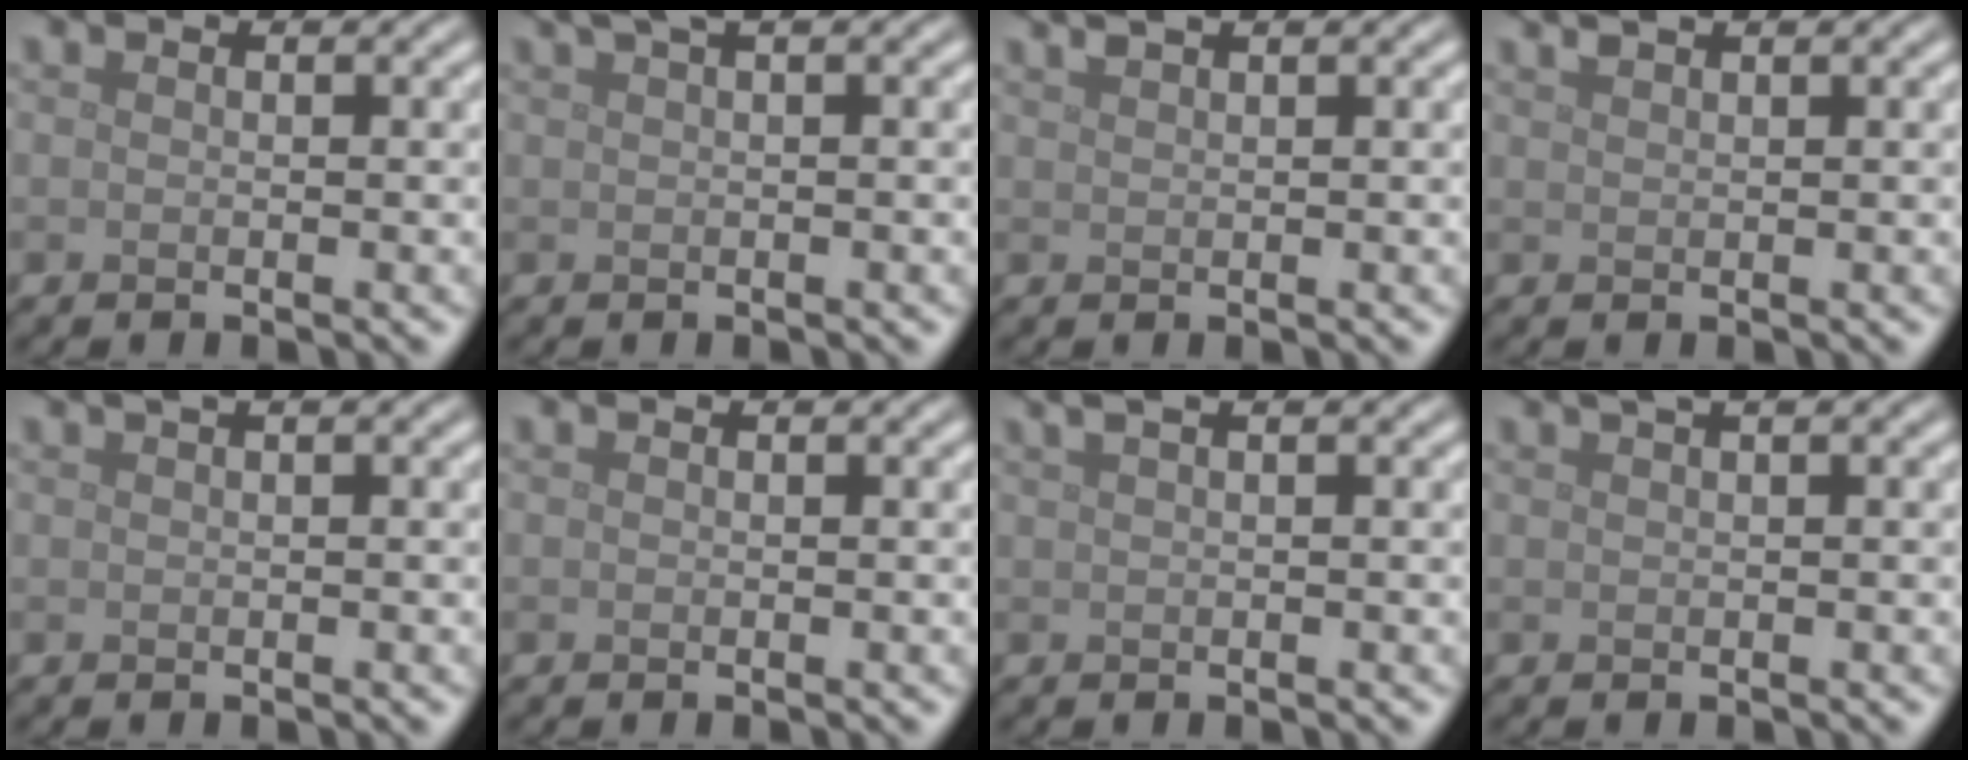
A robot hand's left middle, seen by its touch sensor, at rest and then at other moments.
{"total": 2.4, "force": [1.4, 0.6, 1.8], "torque": [-0.023, 0.006, 0.020]}
{"total": 2.4, "force": [1.8, 0.8, 1.3], "torque": [-0.011, 0.009, 0.018]}
{"total": 1.9, "force": [1.5, 0.5, 1.0], "torque": [-0.009, 0.006, 0.019]}
{"total": 1.8, "force": [1.0, 0.5, 1.3], "torque": [-0.018, 0.005, 0.012]}
{"total": 0.0}
{"total": 4.1, "force": [2.3, 1.9, 2.8], "torque": [-0.025, 0.029, 0.013]}
{"total": 2.2, "force": [1.4, 0.7, 1.6], "torque": [-0.018, 0.003, 0.016]}